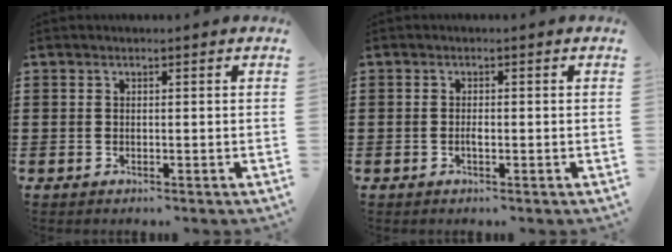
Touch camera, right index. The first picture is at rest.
{"total": 1.1, "force": [-0.4, 0.4, 1.0], "torque": [-0.020, -0.003, -0.006]}